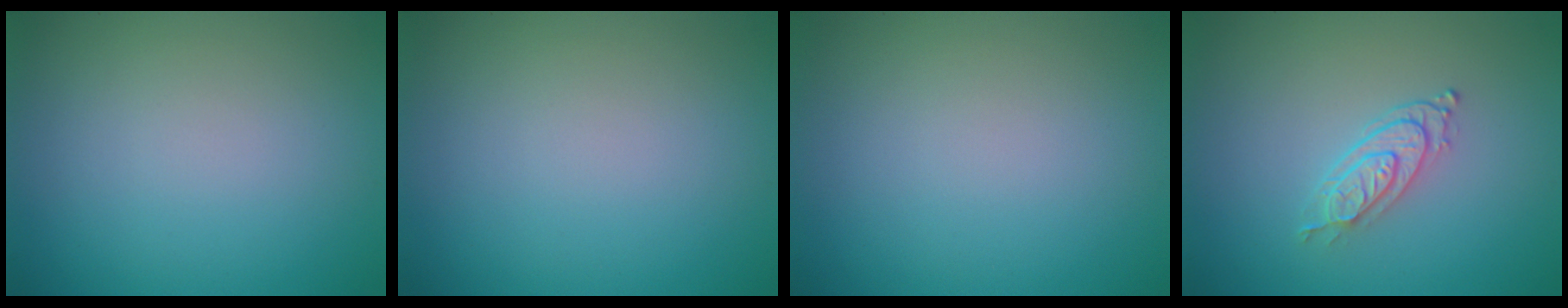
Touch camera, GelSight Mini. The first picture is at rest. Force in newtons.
{"total": 0.0}
{"total": 0.0}
{"total": 2.7, "press": 2.1, "slide": 1.7}